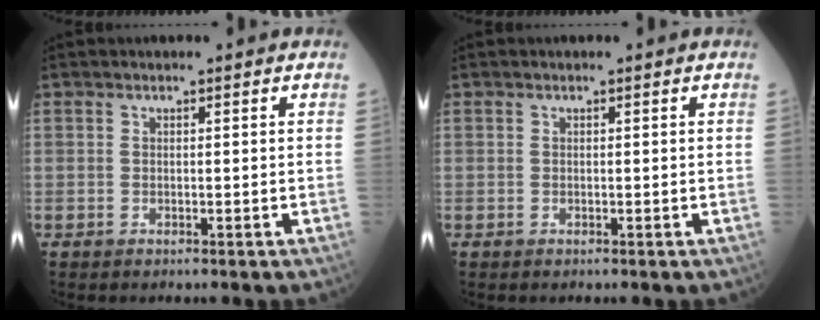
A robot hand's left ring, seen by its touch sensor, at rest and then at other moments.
{"total": 0.0}